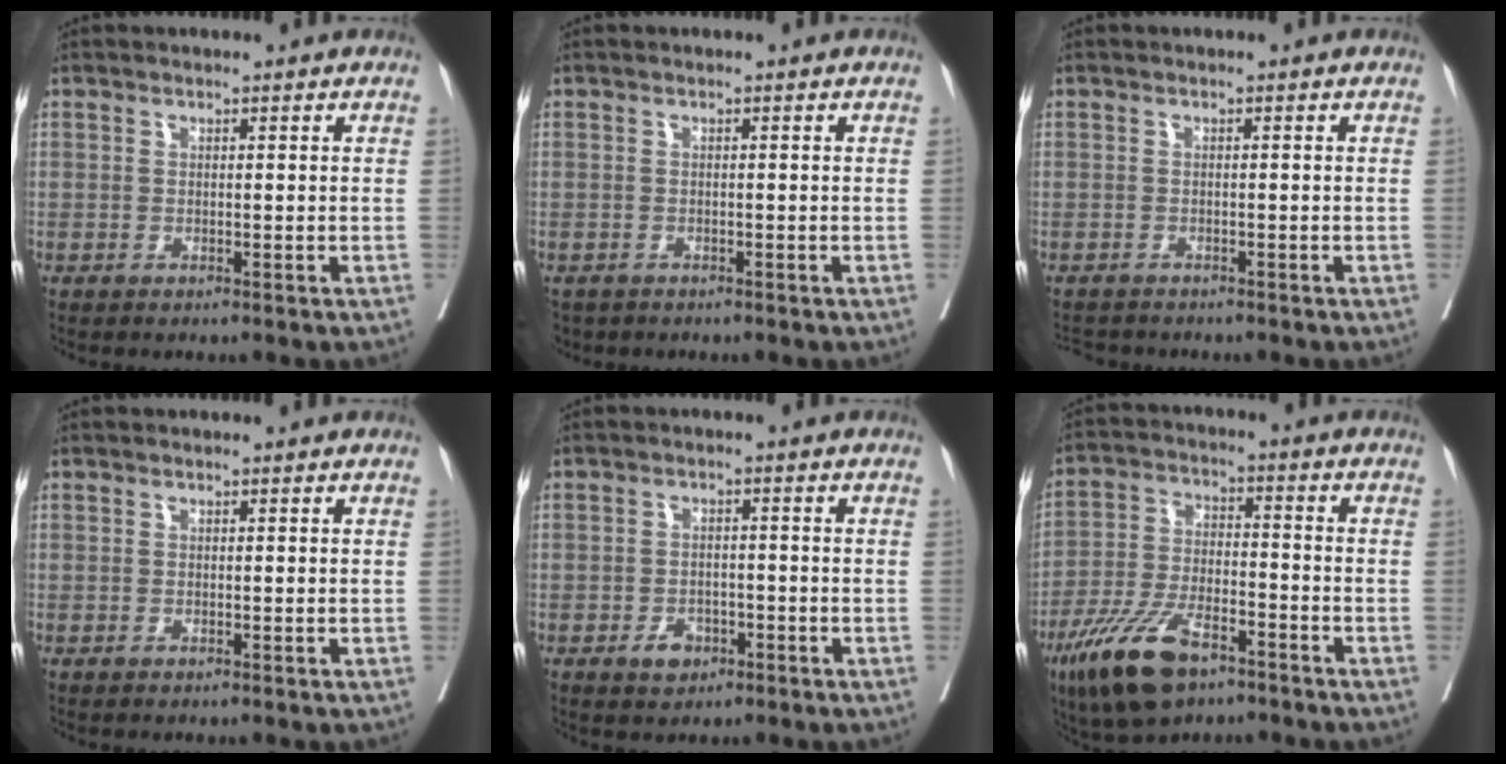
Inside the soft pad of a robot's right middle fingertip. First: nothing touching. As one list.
[{"total": 2.9, "force": [-2.2, 1.8, 0.5], "torque": [-0.008, -0.003, -0.036]}, {"total": 3.2, "force": [-3.0, 1.0, 0.4], "torque": [-0.003, -0.007, -0.048]}, {"total": 0.0}, {"total": 3.1, "force": [-1.7, 2.1, 1.5], "torque": [-0.020, 0.005, -0.020]}, {"total": 12.2, "force": [-7.8, 4.2, 8.4], "torque": [-0.172, -0.013, -0.142]}]